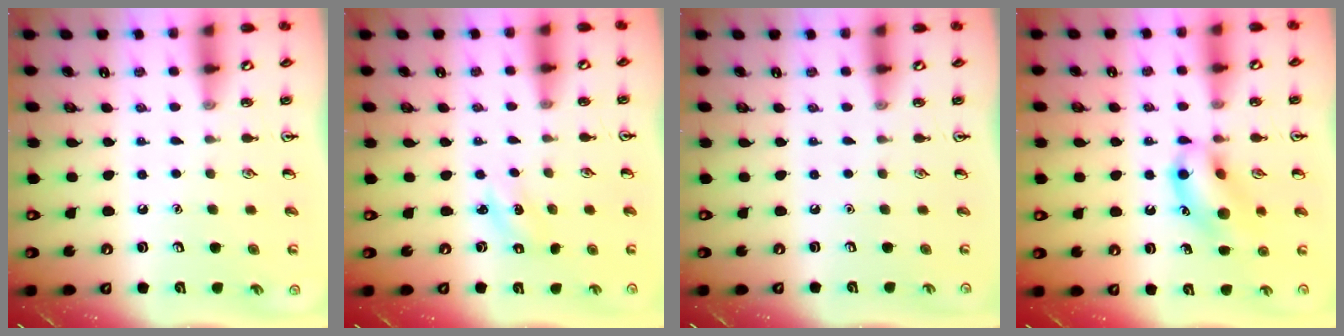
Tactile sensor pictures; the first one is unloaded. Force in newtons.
{"total": 1.4, "press": 1.3, "slide": 0.5}
{"total": 0.0}
{"total": 13.5, "press": 13.2, "slide": 2.4}